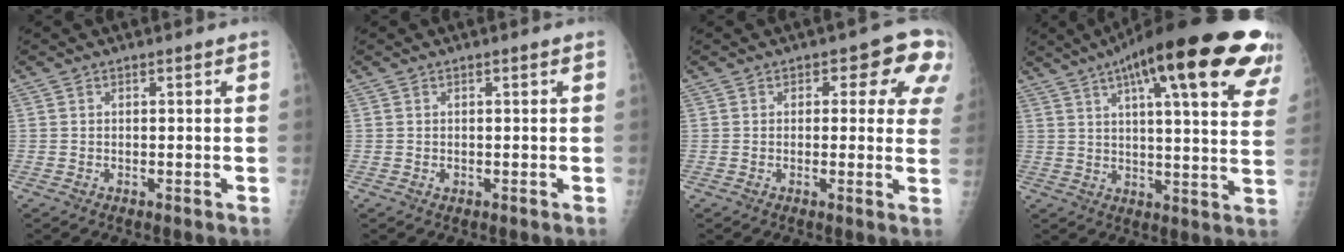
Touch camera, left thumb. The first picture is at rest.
{"total": 0.7, "force": [0.0, 0.3, 0.6], "torque": [-0.008, 0.004, 0.003]}
{"total": 8.4, "force": [3.2, 4.6, 6.2], "torque": [-0.014, -0.002, 0.024]}
{"total": 28.5, "force": [16.1, 6.6, 22.6], "torque": [-0.283, -0.008, 0.212]}